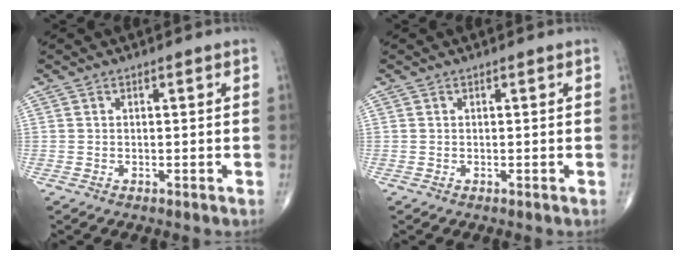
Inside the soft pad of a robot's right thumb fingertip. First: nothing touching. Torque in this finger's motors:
{"motor_torque": [0.05, 0.05, -0.10, 0.10, 0.01]}